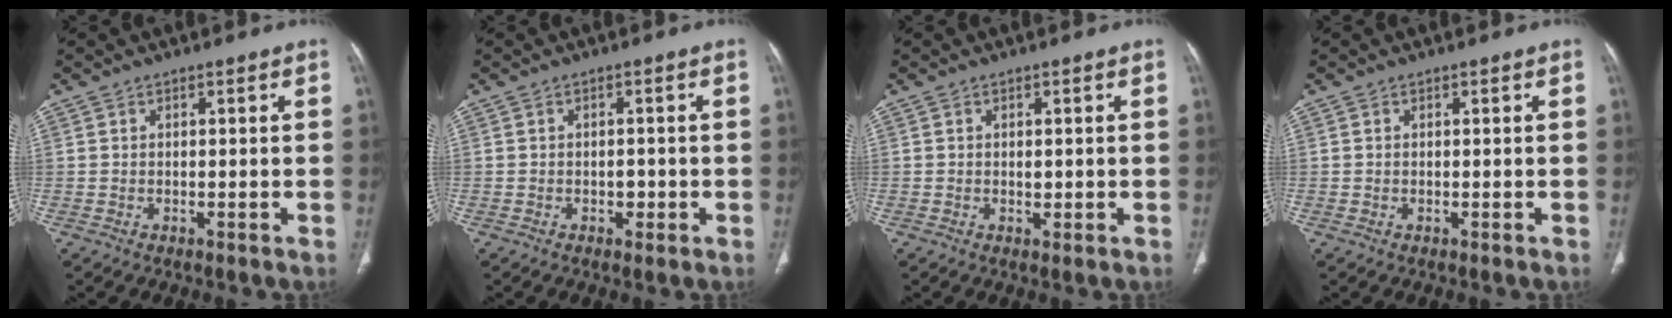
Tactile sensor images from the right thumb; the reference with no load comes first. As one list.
[{"total": 2.0, "force": [-0.6, 1.4, 1.3], "torque": [-0.009, 0.003, -0.006]}, {"total": 1.2, "force": [0.0, 0.8, 0.9], "torque": [-0.010, -0.002, 0.002]}, {"total": 0.0}]